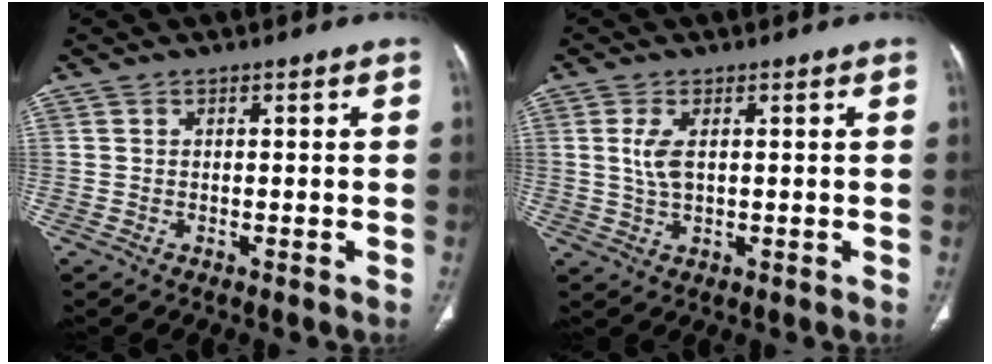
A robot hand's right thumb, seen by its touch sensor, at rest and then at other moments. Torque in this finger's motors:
{"motor_torque": [-0.44, 0.73, 0.49, 0.40, 0.03]}